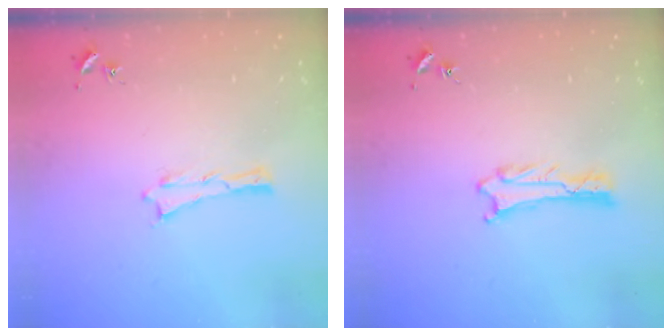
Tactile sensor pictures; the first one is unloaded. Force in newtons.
{"total": 1.0, "press": 1.0, "slide": 0.1}